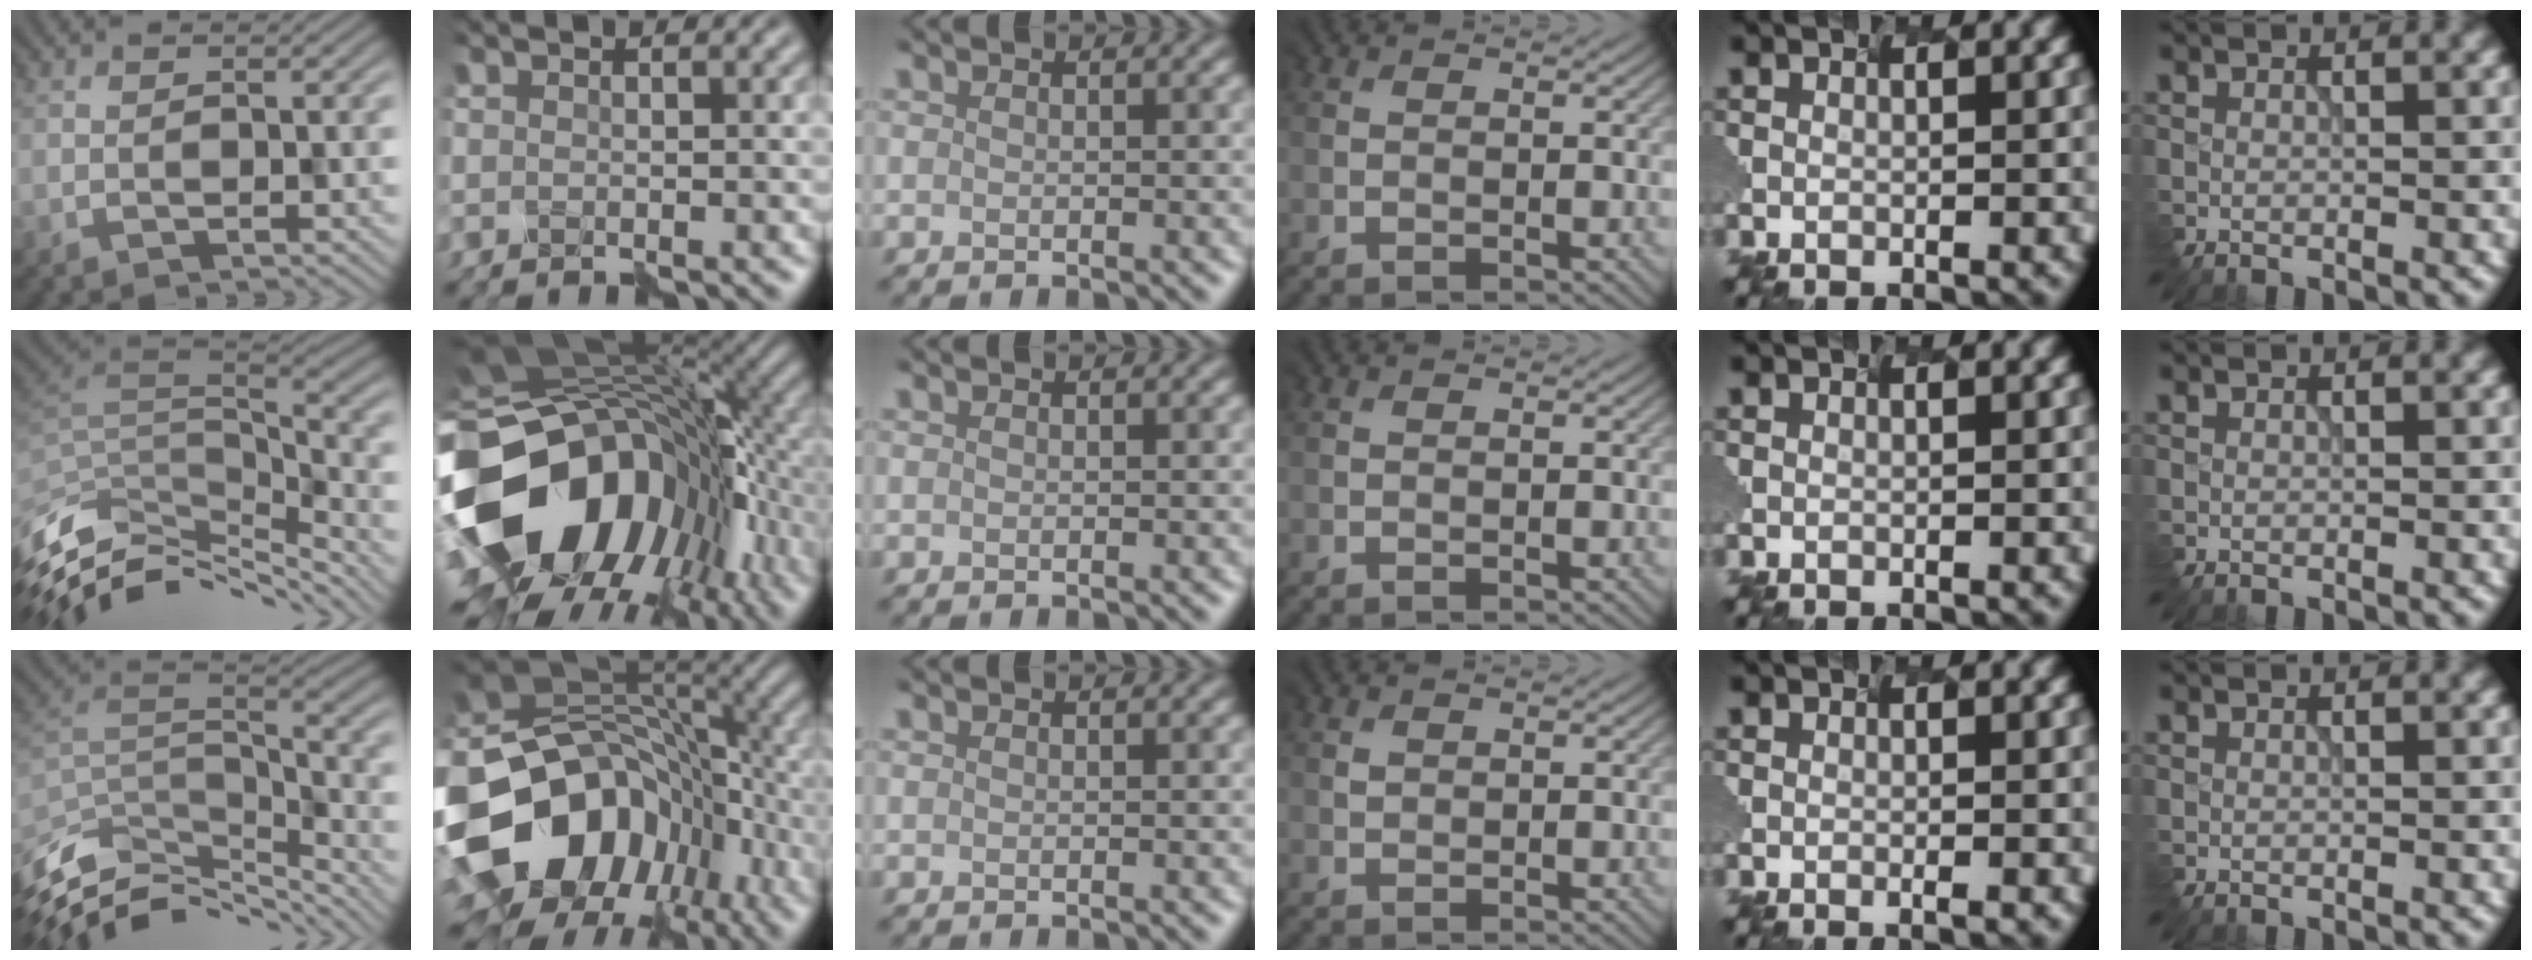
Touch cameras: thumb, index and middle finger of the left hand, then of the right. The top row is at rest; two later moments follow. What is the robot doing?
{"motion": "disassemble", "object": "puzzle pieces"}